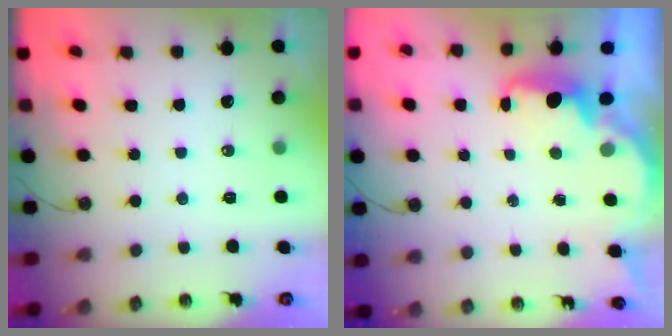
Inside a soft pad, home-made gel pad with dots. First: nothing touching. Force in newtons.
{"total": 2.1, "press": 2.1, "slide": 0.4}